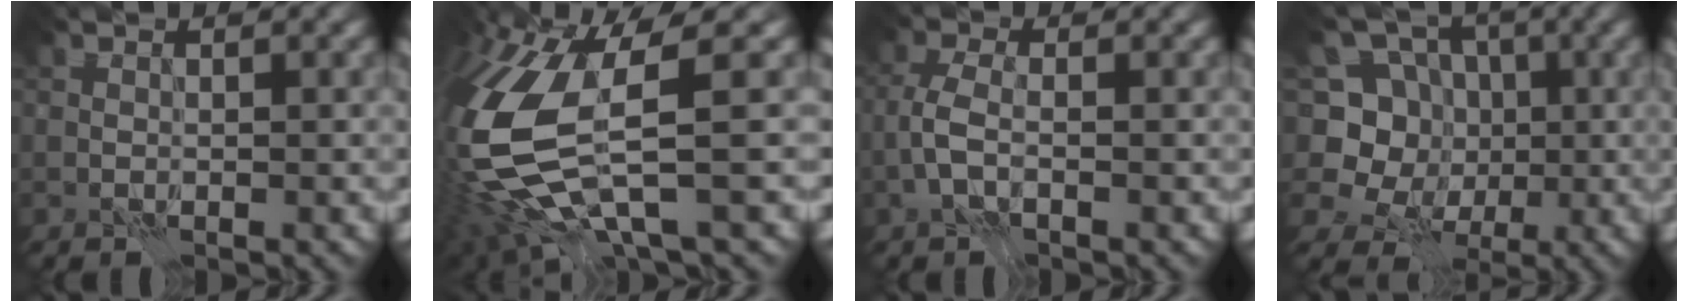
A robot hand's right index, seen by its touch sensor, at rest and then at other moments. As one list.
[{"total": 11.9, "force": [-1.0, 4.3, 11.0], "torque": [-0.256, -0.035, -0.010]}, {"total": 3.4, "force": [-1.4, 1.7, 2.5], "torque": [-0.062, 0.001, -0.035]}, {"total": 9.4, "force": [-1.7, 8.7, 3.0], "torque": [-0.054, 0.028, -0.067]}]